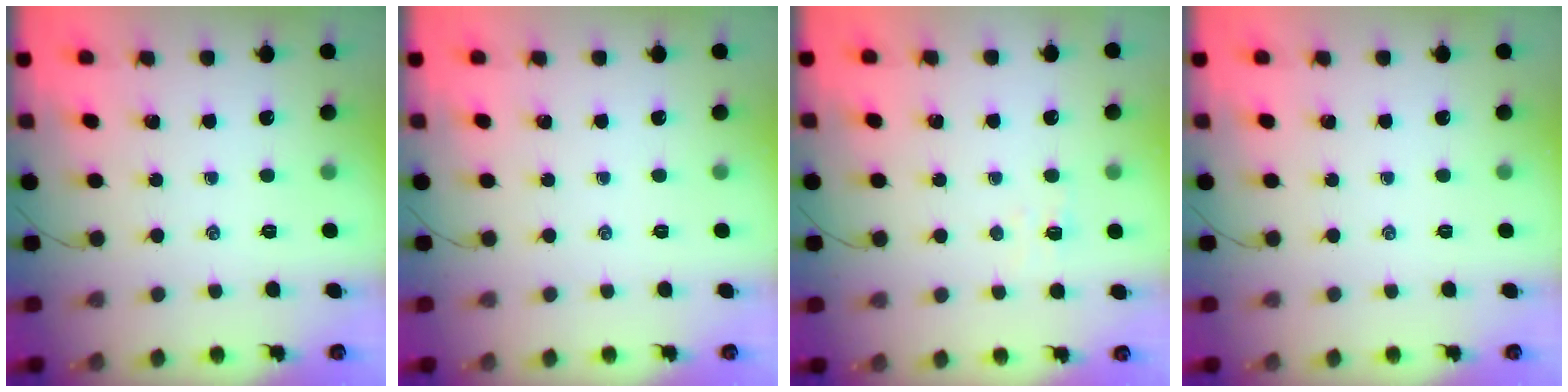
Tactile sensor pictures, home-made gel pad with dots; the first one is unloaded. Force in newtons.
{"total": 0.0}
{"total": 2.9, "press": 2.8, "slide": 0.8}
{"total": 0.0}